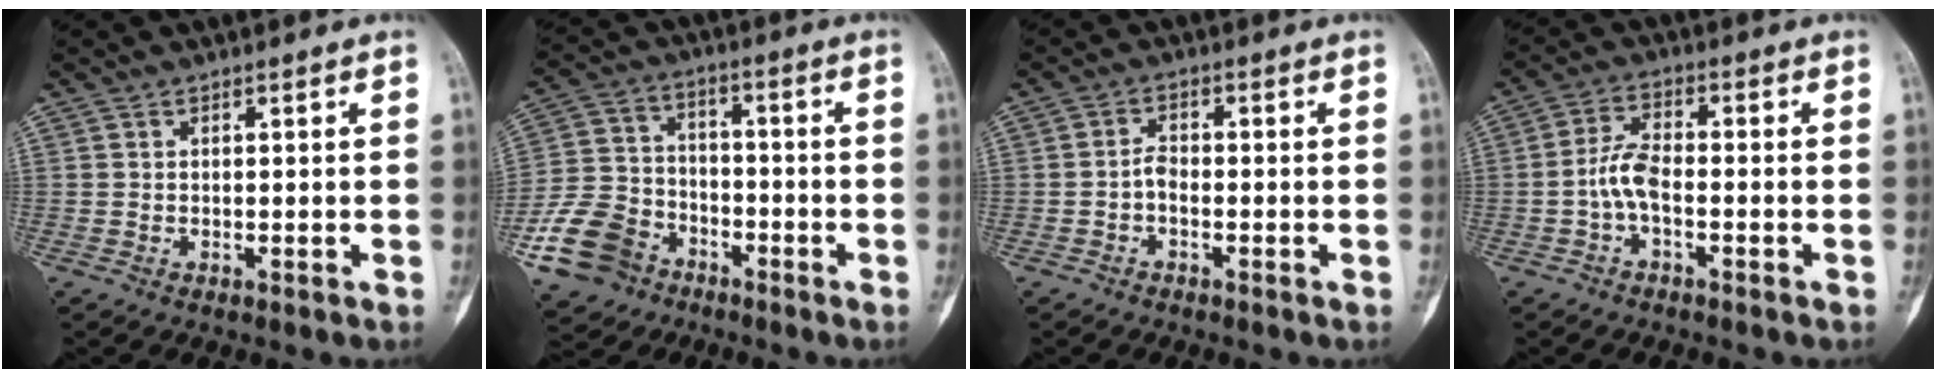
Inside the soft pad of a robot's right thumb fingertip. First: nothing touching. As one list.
[{"total": 13.1, "force": [-6.9, 9.8, 5.3], "torque": [-0.089, 0.042, -0.129]}, {"total": 2.2, "force": [-0.9, 1.3, 1.6], "torque": [-0.024, 0.011, -0.023]}, {"total": 5.3, "force": [-1.6, 2.4, 4.4], "torque": [-0.089, 0.021, -0.038]}]